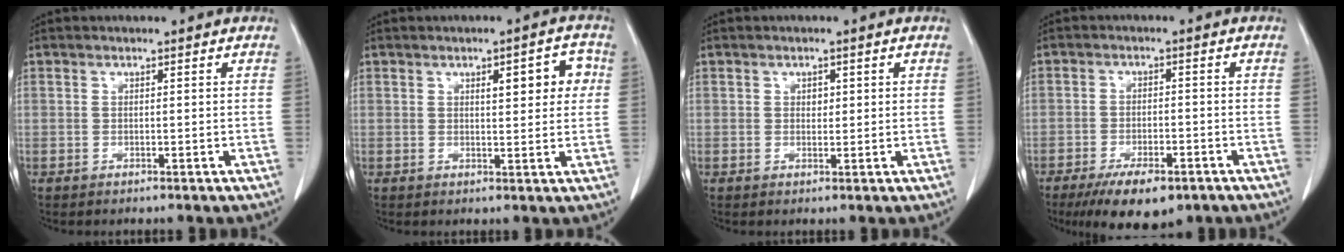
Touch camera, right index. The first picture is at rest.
{"total": 5.8, "force": [1.7, 1.9, 5.2], "torque": [-0.065, 0.014, 0.023]}
{"total": 1.3, "force": [0.4, 0.9, 0.8], "torque": [-0.009, 0.001, 0.006]}
{"total": 9.8, "force": [-6.7, 3.3, 6.3], "torque": [-0.097, -0.010, -0.103]}